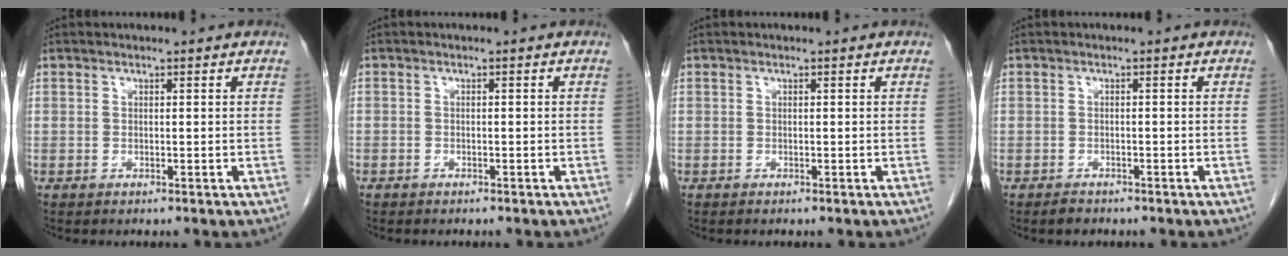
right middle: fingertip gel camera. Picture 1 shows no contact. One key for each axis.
{"total": 1.0, "fx": -0.8, "fy": 0.6, "fz": 0.1, "tx": -0.004, "ty": 0.002, "tz": -0.011}
{"total": 0.0}
{"total": 1.4, "fx": -1.2, "fy": 0.6, "fz": 0.4, "tx": -0.013, "ty": -0.001, "tz": -0.017}